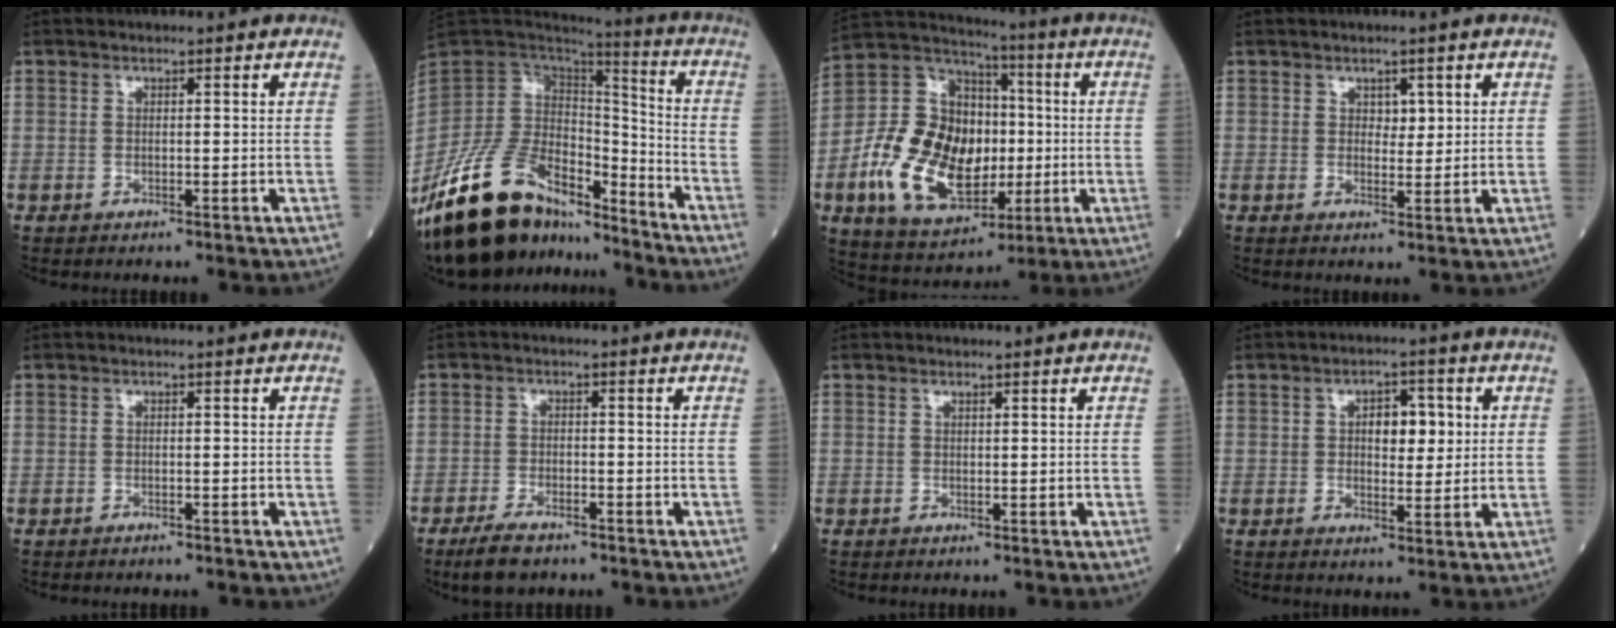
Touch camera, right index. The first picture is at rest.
{"total": 21.4, "force": [-16.8, 8.4, 10.3], "torque": [-0.224, 0.023, -0.298]}
{"total": 19.0, "force": [-3.6, 12.0, 14.3], "torque": [-0.296, 0.021, -0.053]}
{"total": 2.2, "force": [0.9, 1.3, 1.4], "torque": [-0.015, -0.004, 0.013]}
{"total": 1.5, "force": [-1.4, 0.4, 0.4], "torque": [-0.015, -0.003, -0.017]}
{"total": 5.1, "force": [-3.9, 1.7, 2.7], "torque": [-0.062, -0.007, -0.068]}
{"total": 0.0}
{"total": 5.4, "force": [1.2, 2.6, 4.6], "torque": [-0.067, 0.009, 0.018]}